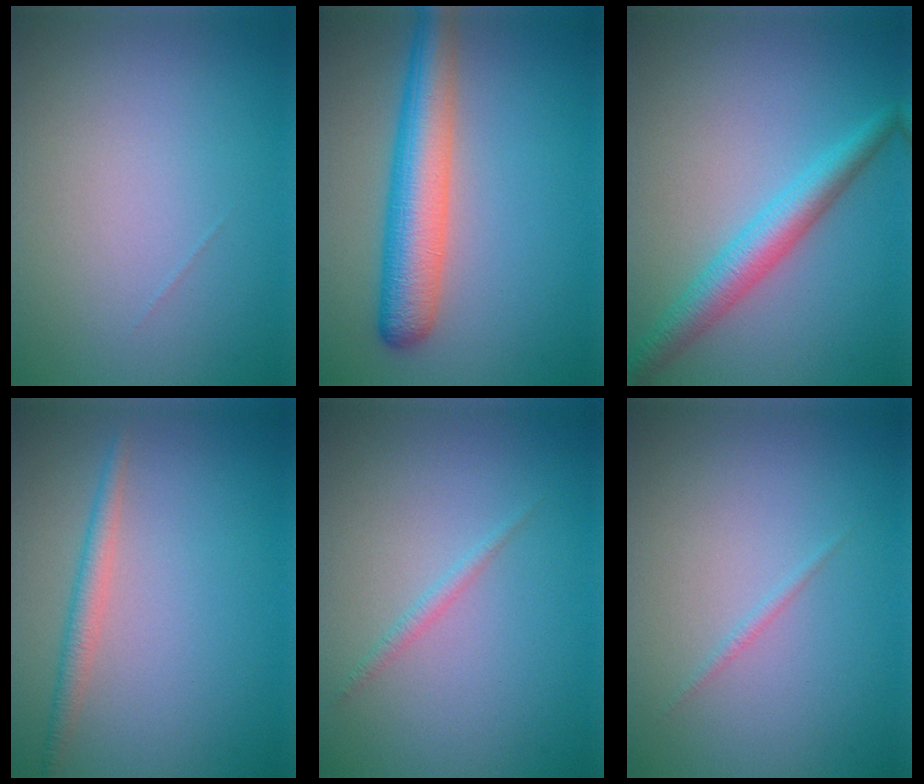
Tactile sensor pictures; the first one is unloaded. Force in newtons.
{"total": 6.3, "press": 6.3, "slide": 0.2}
{"total": 3.9, "press": 3.9, "slide": 0.0}
{"total": 2.0, "press": 2.0, "slide": 0.0}
{"total": 0.8, "press": 0.8, "slide": 0.1}
{"total": 0.6, "press": 0.6, "slide": 0.0}